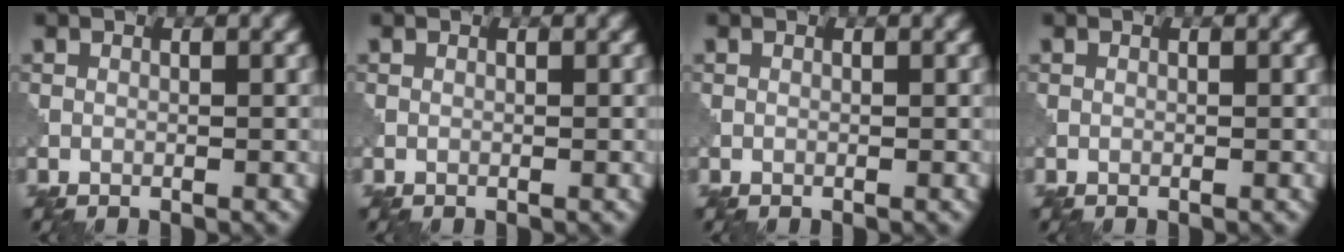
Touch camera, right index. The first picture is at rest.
{"total": 0.0}
{"total": 0.0}
{"total": 0.0}